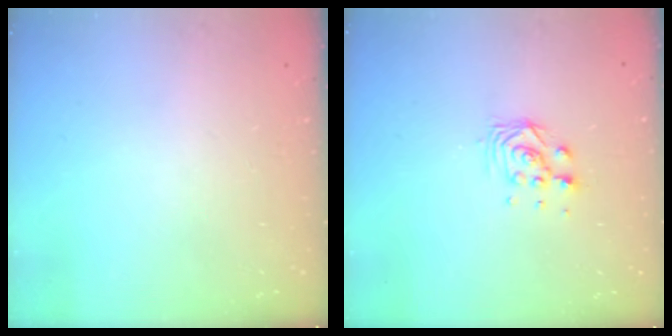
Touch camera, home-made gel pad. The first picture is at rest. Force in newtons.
{"total": 5.1, "press": 5.0, "slide": 0.4}